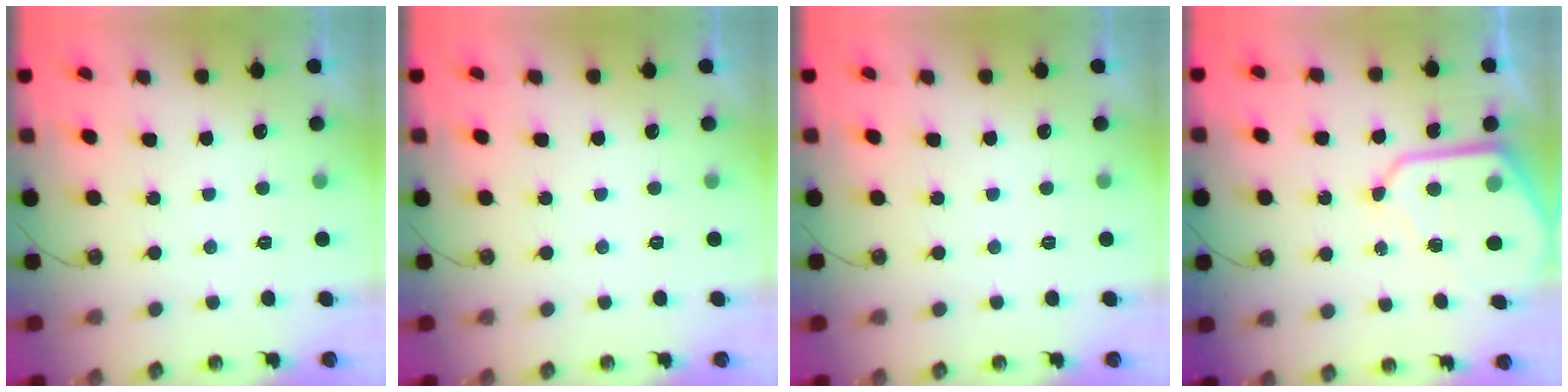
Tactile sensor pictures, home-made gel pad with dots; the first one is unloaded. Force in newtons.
{"total": 0.0}
{"total": 0.0}
{"total": 11.6, "press": 11.6, "slide": 0.9}